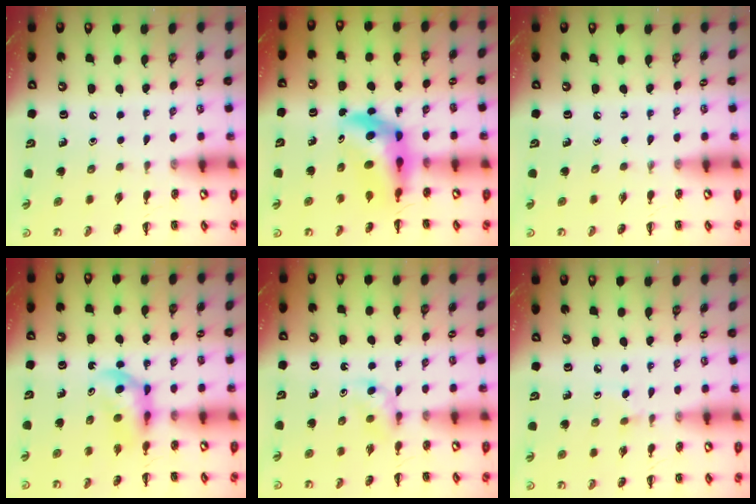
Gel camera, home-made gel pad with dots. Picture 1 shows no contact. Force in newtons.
{"total": 6.0, "press": 5.7, "slide": 1.9}
{"total": 0.0}
{"total": 5.2, "press": 5.1, "slide": 0.7}
{"total": 2.7, "press": 2.4, "slide": 1.1}
{"total": 2.0, "press": 1.8, "slide": 0.8}